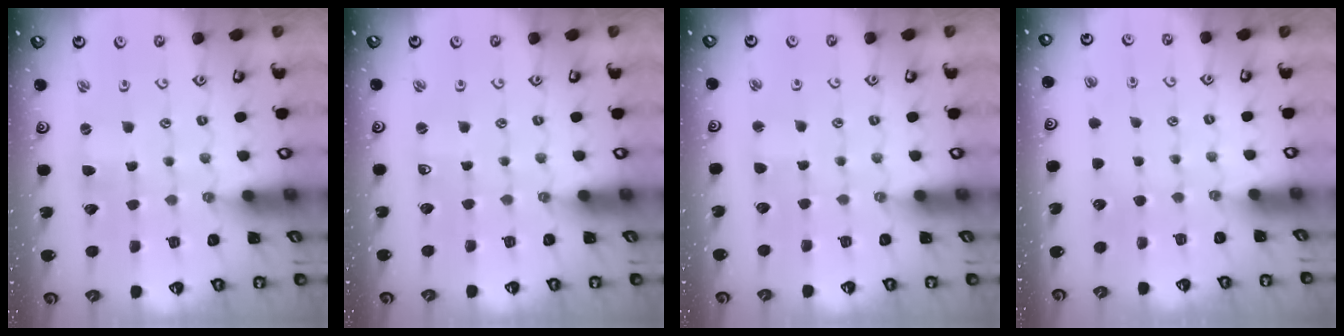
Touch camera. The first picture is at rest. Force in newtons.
{"total": 1.7, "press": 1.7, "slide": 0.3}
{"total": 1.8, "press": 1.8, "slide": 0.4}
{"total": 0.0}